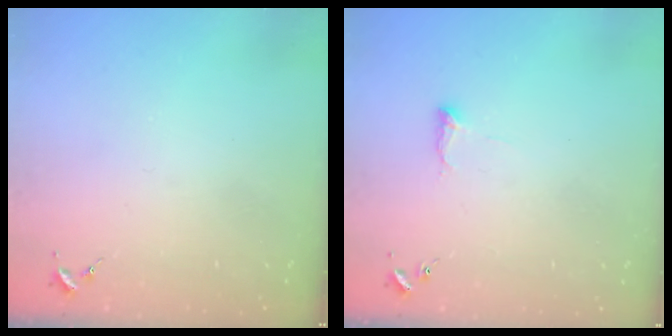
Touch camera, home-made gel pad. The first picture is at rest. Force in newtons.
{"total": 5.9, "press": 5.9, "slide": 1.0}